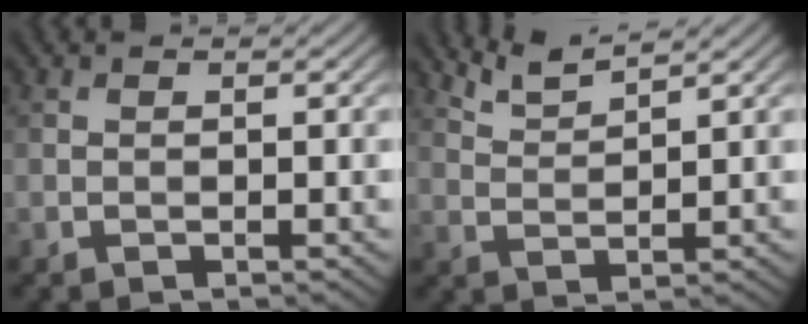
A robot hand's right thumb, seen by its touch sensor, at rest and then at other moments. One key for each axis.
{"total": 3.6, "fx": 3.1, "fy": 0.4, "fz": 1.7, "tx": -0.034, "ty": 0.005, "tz": 0.068}